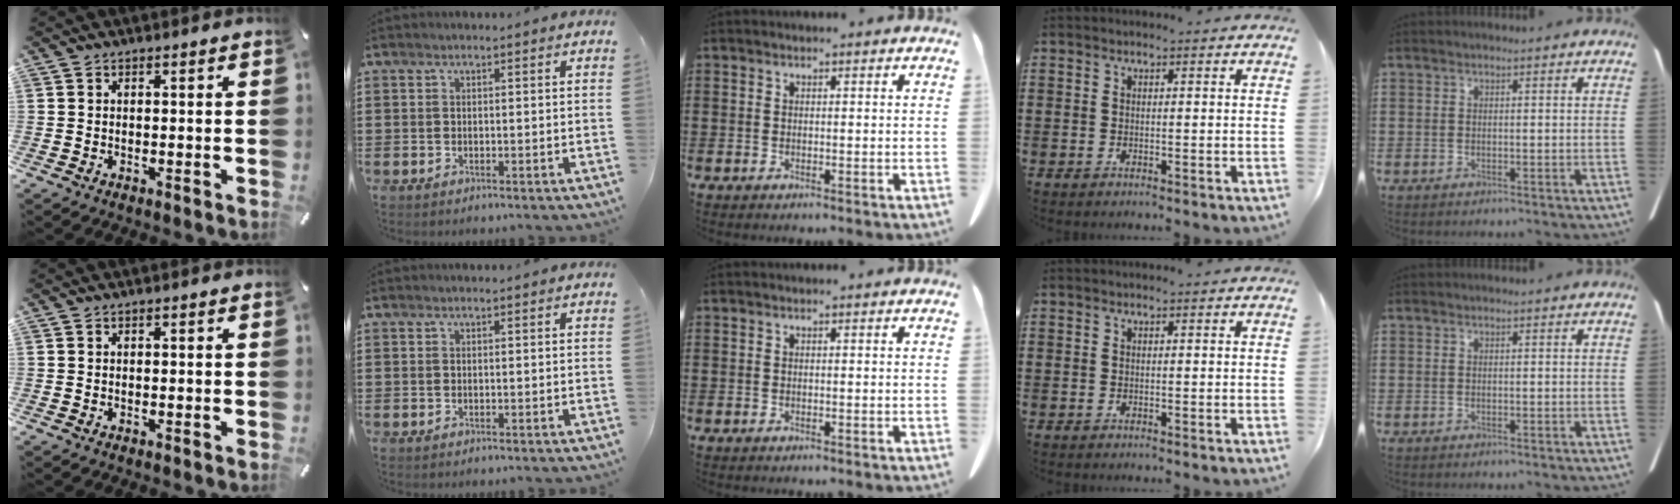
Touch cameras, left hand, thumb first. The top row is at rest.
{}